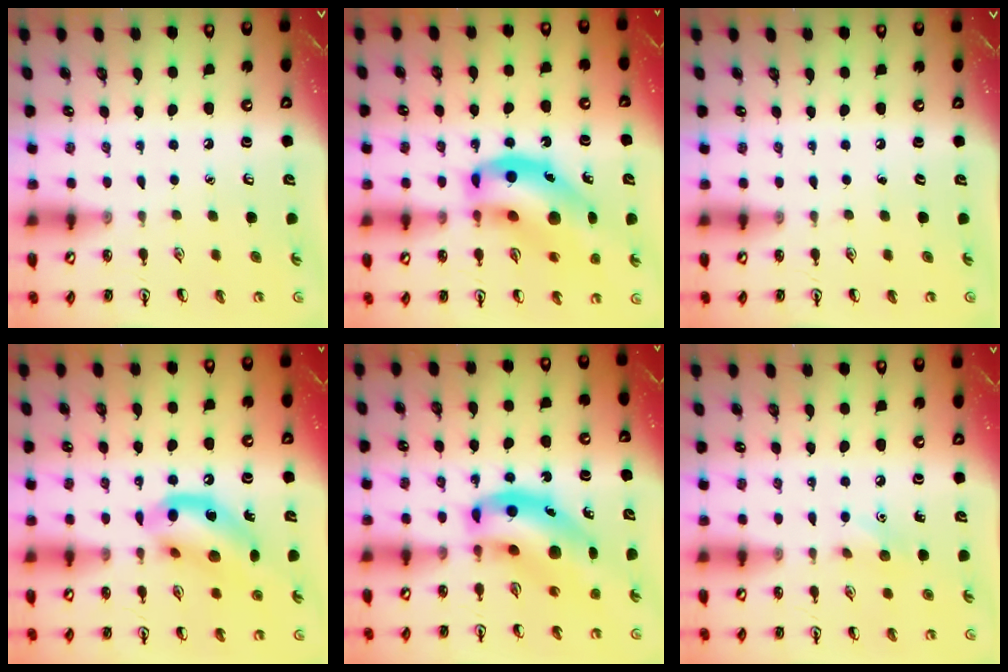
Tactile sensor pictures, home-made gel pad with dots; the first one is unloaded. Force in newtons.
{"total": 19.0, "press": 18.6, "slide": 3.6}
{"total": 0.0}
{"total": 13.7, "press": 13.3, "slide": 3.2}
{"total": 12.6, "press": 12.1, "slide": 3.6}
{"total": 5.9, "press": 5.6, "slide": 1.9}